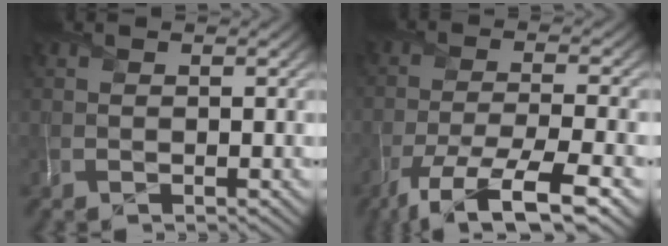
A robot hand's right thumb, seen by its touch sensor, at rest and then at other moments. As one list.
[{"total": 10.2, "force": [-6.5, 2.5, 7.5], "torque": [-0.139, -0.006, -0.116]}]